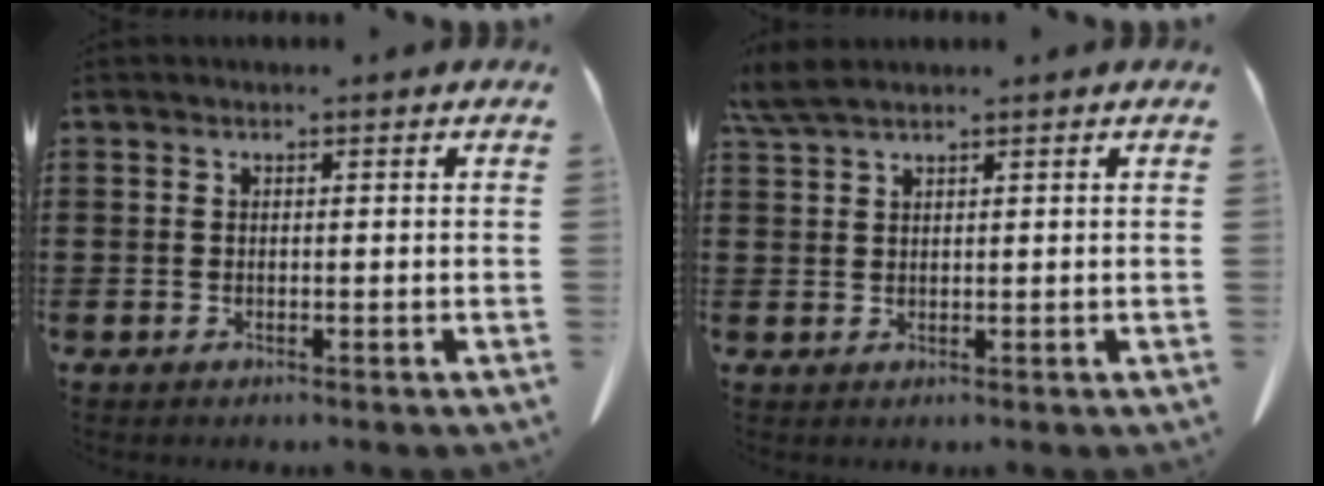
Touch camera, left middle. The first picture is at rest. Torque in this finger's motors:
{"motor_torque": [0.40, 0.37, 0.11, 0.05]}